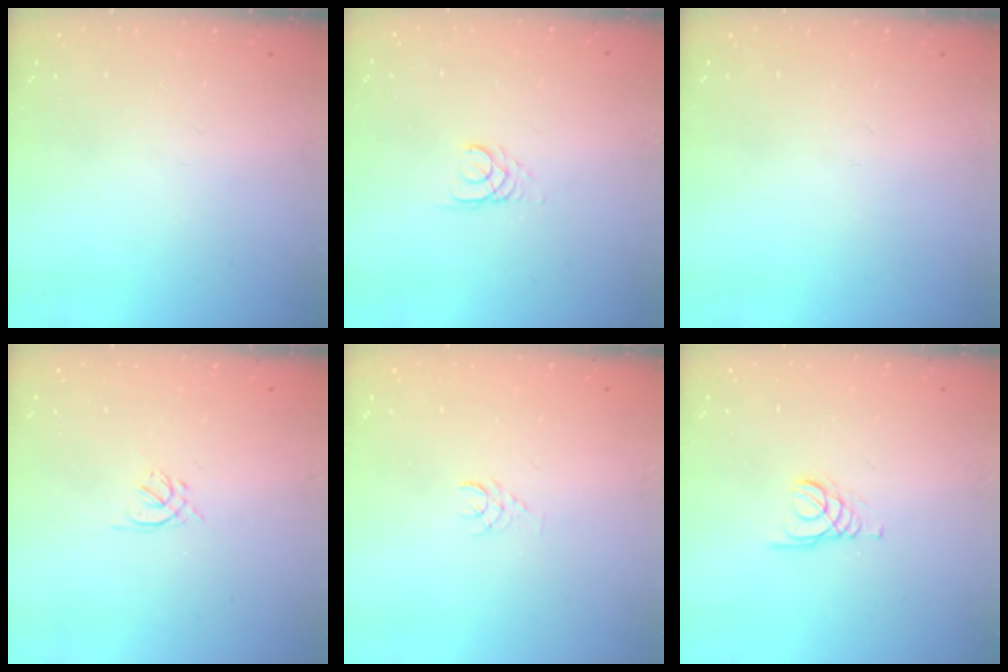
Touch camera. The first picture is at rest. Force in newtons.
{"total": 2.6, "press": 2.6, "slide": 0.3}
{"total": 0.0}
{"total": 1.3, "press": 1.2, "slide": 0.5}
{"total": 3.5, "press": 3.5, "slide": 0.3}
{"total": 1.4, "press": 1.4, "slide": 0.2}